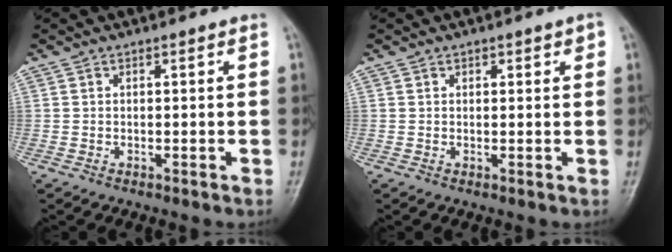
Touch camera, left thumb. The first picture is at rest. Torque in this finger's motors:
{"motor_torque": [-0.44, 0.22, -0.22, 0.05, -0.02]}